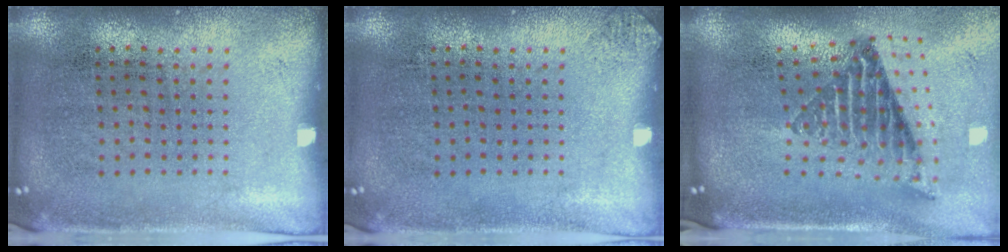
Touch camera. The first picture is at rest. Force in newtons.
{"total": 0.5, "press": 0.5, "slide": 0.0}
{"total": 2.2, "press": 1.5, "slide": 1.6}